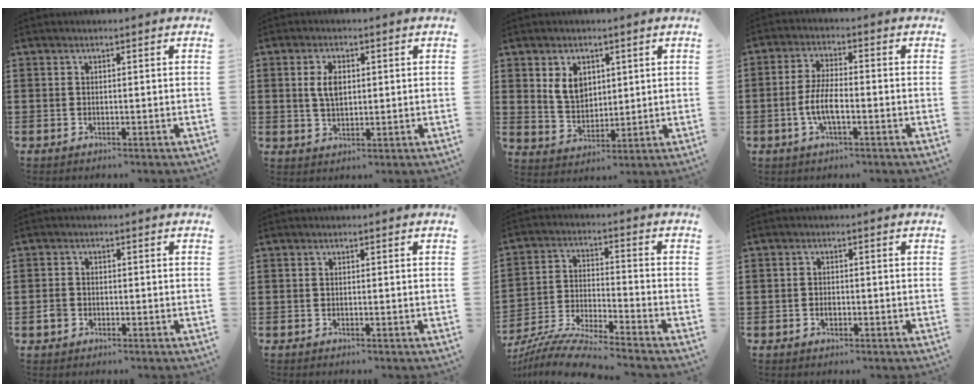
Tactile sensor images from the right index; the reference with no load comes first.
{"total": 4.2, "force": [0.8, 2.2, 3.5], "torque": [-0.073, 0.010, 0.012]}
{"total": 5.5, "force": [2.2, 4.0, 3.0], "torque": [-0.065, 0.010, 0.039]}
{"total": 5.6, "force": [-1.7, 1.7, 5.1], "torque": [-0.121, -0.008, -0.040]}
{"total": 1.9, "force": [-1.0, 1.4, 0.8], "torque": [-0.031, -0.005, -0.025]}
{"total": 0.0}
{"total": 7.9, "force": [-7.5, -0.3, 2.4], "torque": [-0.062, -0.006, -0.153]}
{"total": 1.1, "force": [-0.6, 0.8, 0.5], "torque": [-0.012, -0.002, -0.011]}